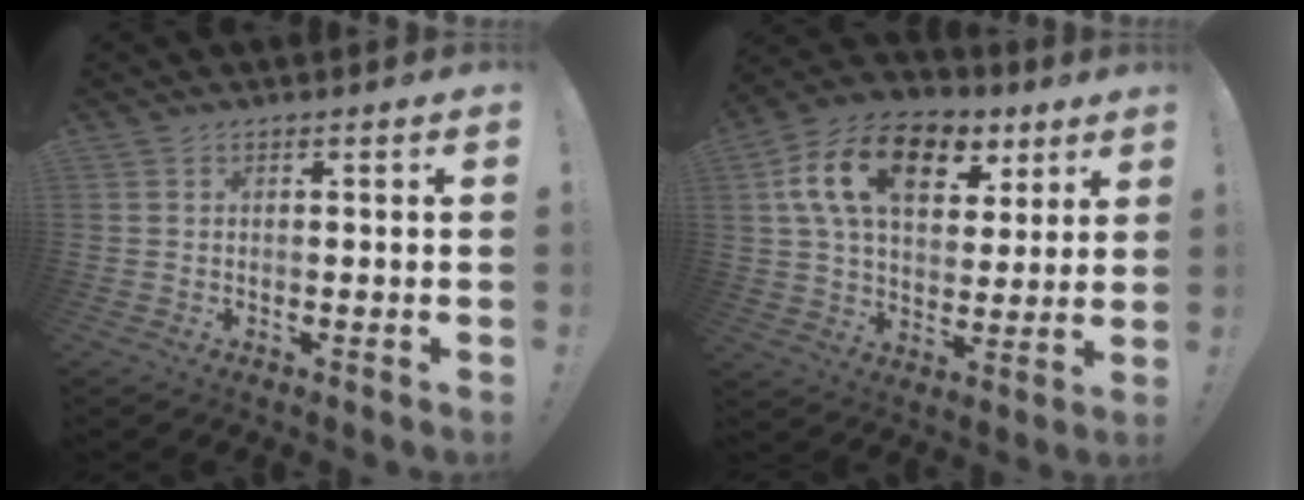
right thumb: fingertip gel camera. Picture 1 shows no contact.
{"total": 18.6, "force": [8.2, 11.4, 12.2], "torque": [-0.196, -0.022, 0.148]}